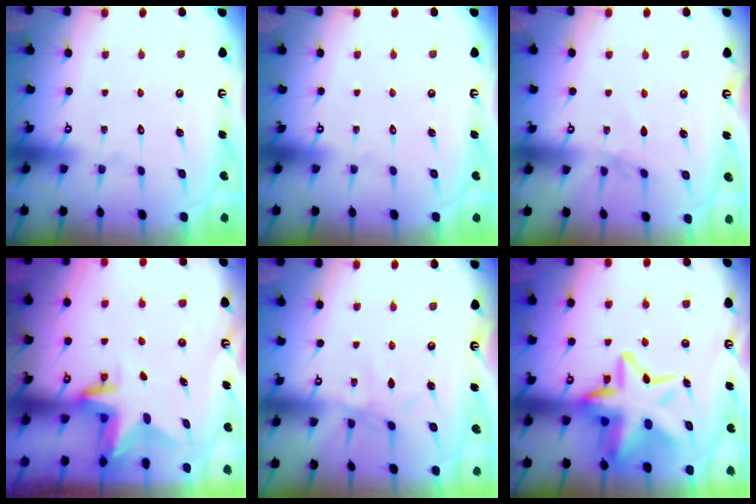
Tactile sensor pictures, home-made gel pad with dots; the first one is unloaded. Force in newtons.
{"total": 0.0}
{"total": 3.6, "press": 3.6, "slide": 0.5}
{"total": 3.0, "press": 2.9, "slide": 0.2}
{"total": 3.0, "press": 3.0, "slide": 0.1}
{"total": 18.3, "press": 18.2, "slide": 1.9}